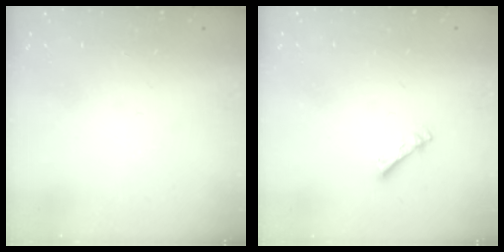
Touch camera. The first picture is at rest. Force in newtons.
{"total": 2.7, "press": 2.7, "slide": 0.4}